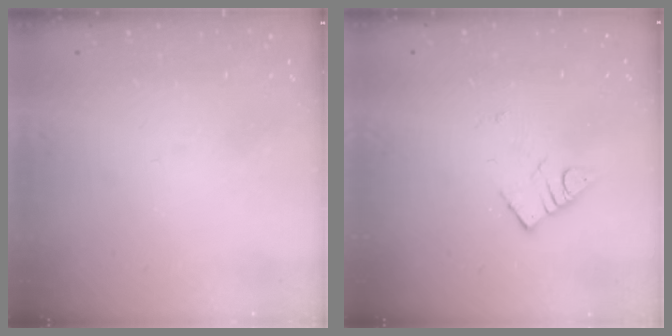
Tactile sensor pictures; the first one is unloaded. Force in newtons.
{"total": 3.3, "press": 3.3, "slide": 0.2}